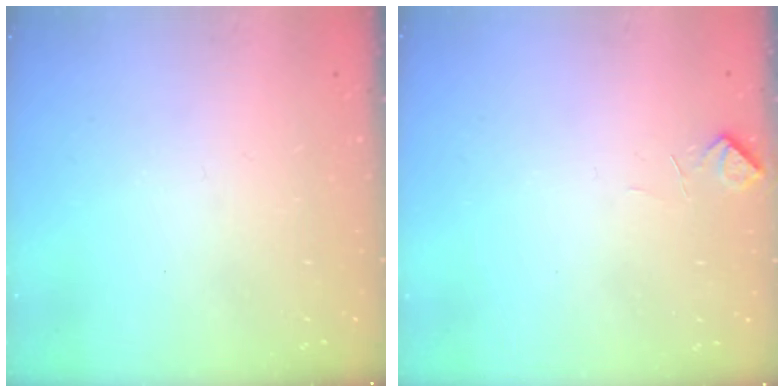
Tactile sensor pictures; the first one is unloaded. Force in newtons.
{"total": 2.2, "press": 2.0, "slide": 0.9}